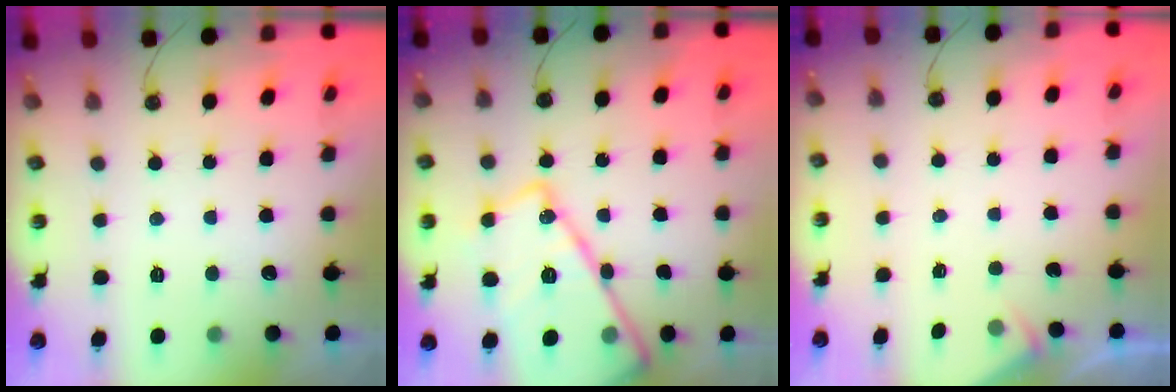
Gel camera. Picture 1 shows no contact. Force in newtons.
{"total": 23.1, "press": 23.0, "slide": 2.5}
{"total": 2.5, "press": 2.5, "slide": 0.4}